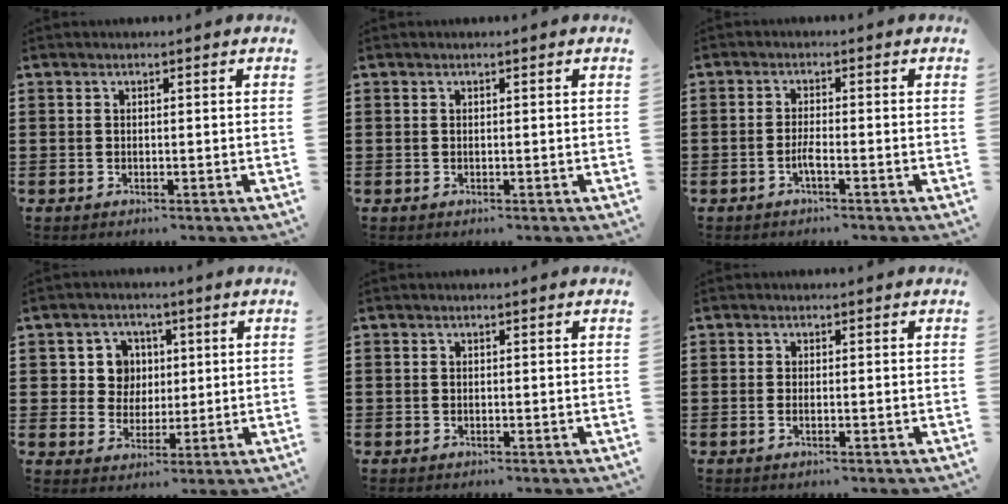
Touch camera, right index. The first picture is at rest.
{"total": 0.0}
{"total": 2.1, "force": [-1.2, 0.1, 1.7], "torque": [-0.039, -0.005, -0.023]}
{"total": 6.0, "force": [1.3, 5.5, 2.1], "torque": [-0.059, 0.016, 0.020]}
{"total": 0.0}
{"total": 0.7, "force": [-0.2, 0.0, 0.6], "torque": [-0.011, -0.004, -0.004]}